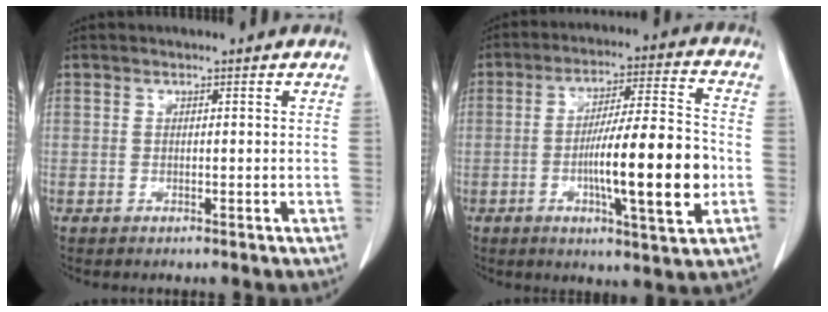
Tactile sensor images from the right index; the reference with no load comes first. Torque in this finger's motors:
{"motor_torque": [1.35, -0.79, 0.82, 0.18]}